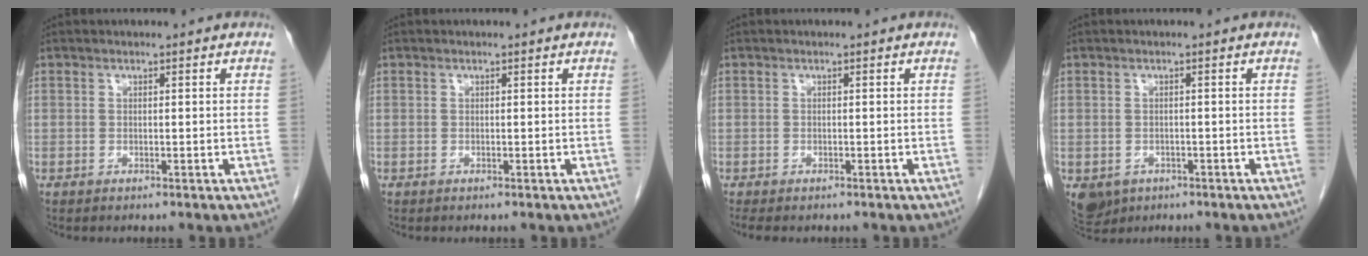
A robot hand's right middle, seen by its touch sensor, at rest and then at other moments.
{"total": 0.0}
{"total": 2.8, "force": [-2.3, 1.0, 1.3], "torque": [-0.022, -0.010, -0.029]}
{"total": 3.6, "force": [-1.8, 2.9, 1.1], "torque": [-0.017, -0.001, -0.021]}